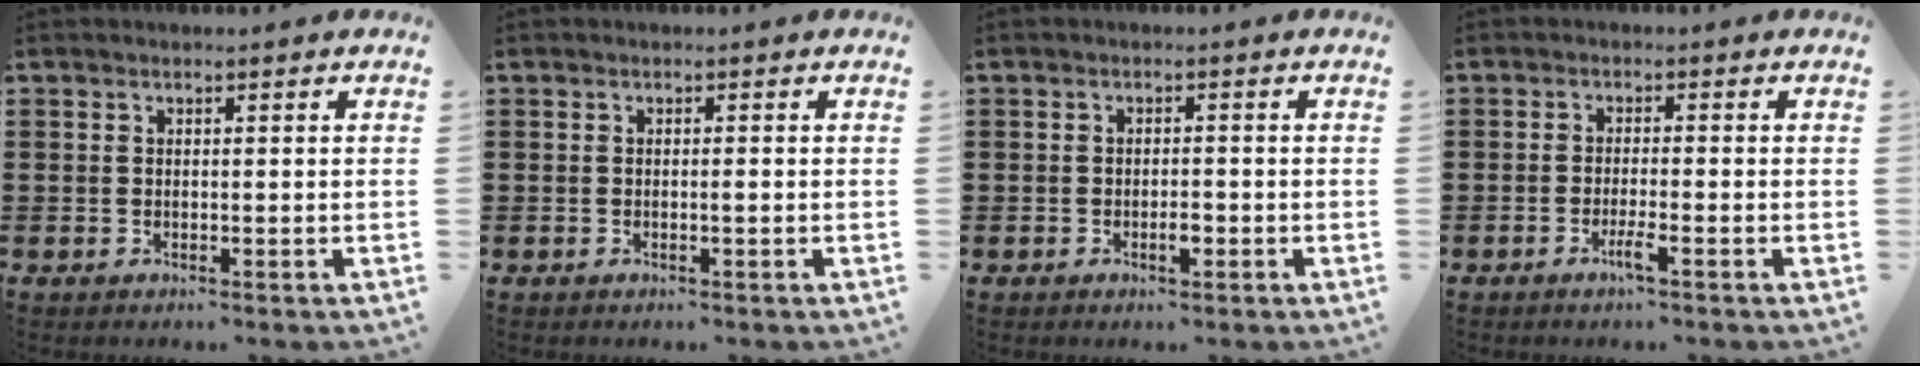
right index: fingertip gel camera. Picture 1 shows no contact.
{"total": 0.7, "force": [-0.2, 0.0, 0.7], "torque": [-0.013, -0.004, -0.004]}
{"total": 2.0, "force": [-0.8, 0.7, 1.7], "torque": [-0.032, 0.001, -0.014]}
{"total": 2.3, "force": [-1.4, 0.1, 1.9], "torque": [-0.038, -0.004, -0.027]}